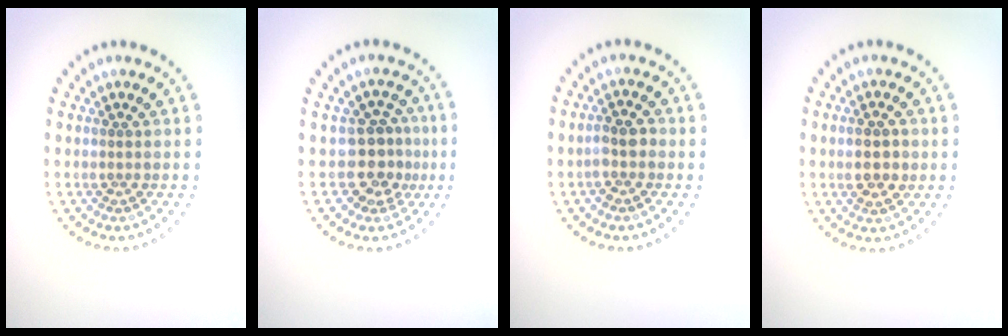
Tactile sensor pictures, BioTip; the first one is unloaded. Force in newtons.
{"total": 3.3, "press": 2.9, "slide": 1.7}
{"total": 2.0, "press": 1.9, "slide": 0.7}
{"total": 2.7, "press": 2.7, "slide": 0.2}